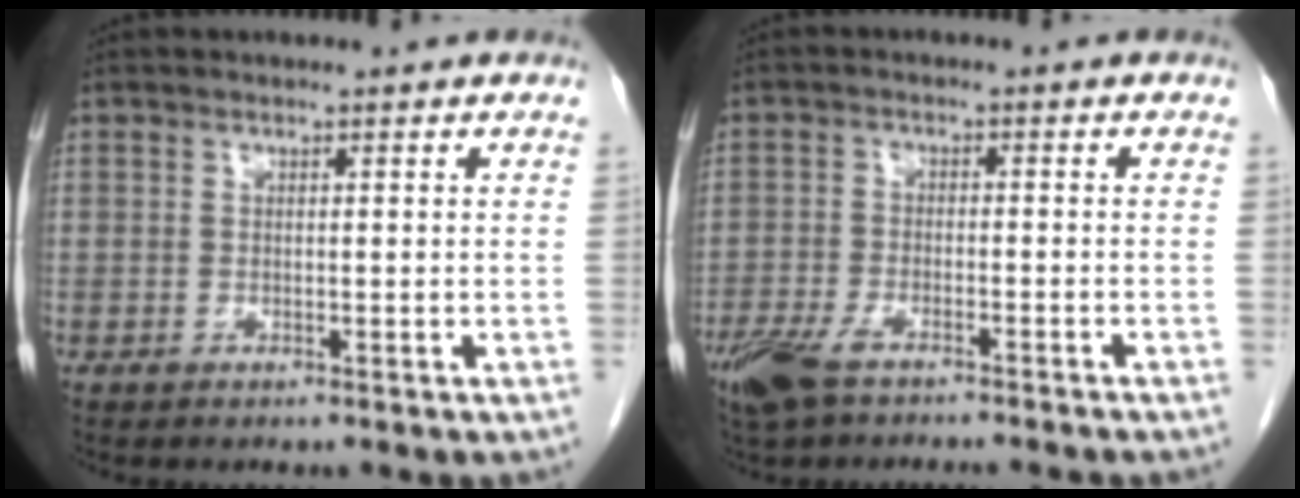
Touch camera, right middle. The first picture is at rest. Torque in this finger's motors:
{"motor_torque": [0.47, -1.38, 0.11, 0.04]}